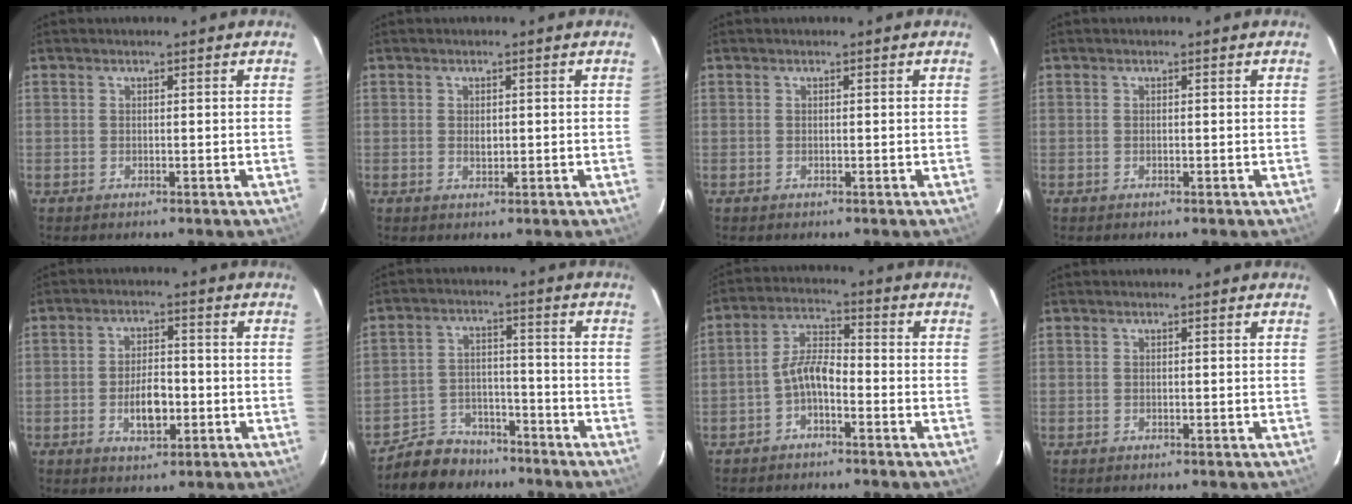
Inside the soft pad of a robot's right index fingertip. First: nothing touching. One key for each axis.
{"total": 1.3, "fx": -0.1, "fy": 0.9, "fz": 1.0, "tx": -0.015, "ty": 0.002, "tz": -0.001}
{"total": 0.0}
{"total": 0.0}
{"total": 6.6, "fx": -2.0, "fy": 3.3, "fz": 5.3, "tx": -0.100, "ty": 0.007, "tz": -0.029}
{"total": 9.8, "fx": -8.2, "fy": 5.1, "fz": 1.7, "tx": -0.057, "ty": 0.020, "tz": -0.122}
{"total": 5.2, "fx": -2.9, "fy": 1.9, "fz": 3.9, "tx": -0.084, "ty": 0.019, "tz": -0.055}
{"total": 0.0}